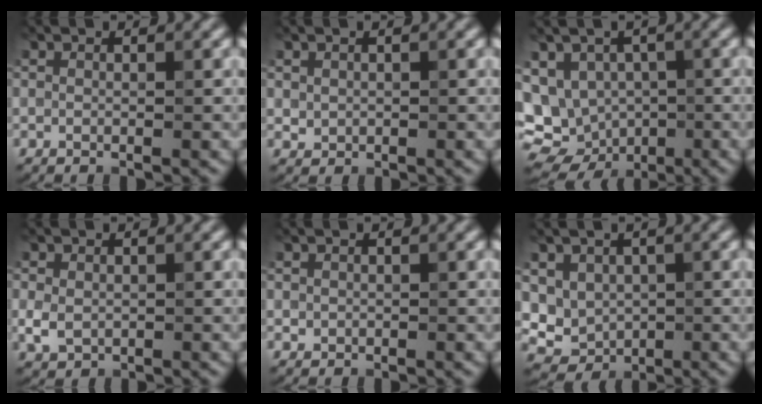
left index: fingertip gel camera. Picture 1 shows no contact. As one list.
[{"total": 0.8, "force": [0.3, 0.8, 0.2], "torque": [-0.003, -0.004, 0.010]}, {"total": 9.3, "force": [-2.5, 7.5, 5.0], "torque": [-0.078, -0.007, -0.027]}, {"total": 2.1, "force": [-0.2, 1.7, 1.2], "torque": [-0.026, -0.005, -0.003]}, {"total": 0.6, "force": [0.1, 0.6, 0.1], "torque": [0.004, -0.003, 0.002]}, {"total": 3.8, "force": [0.7, 3.4, 1.7], "torque": [-0.022, -0.006, 0.021]}]